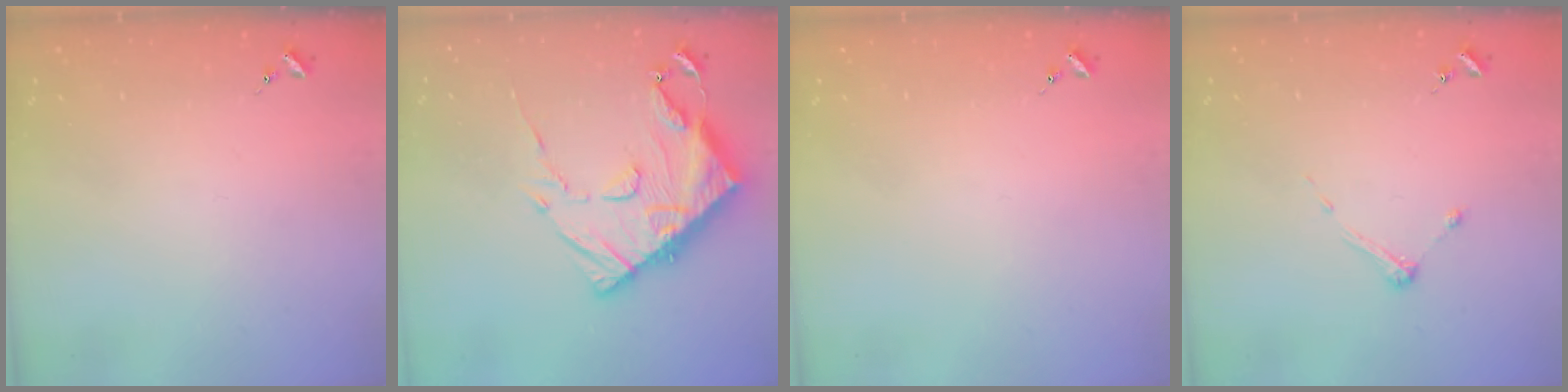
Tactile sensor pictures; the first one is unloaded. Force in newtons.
{"total": 20.8, "press": 20.7, "slide": 2.0}
{"total": 0.0}
{"total": 3.9, "press": 3.8, "slide": 0.4}